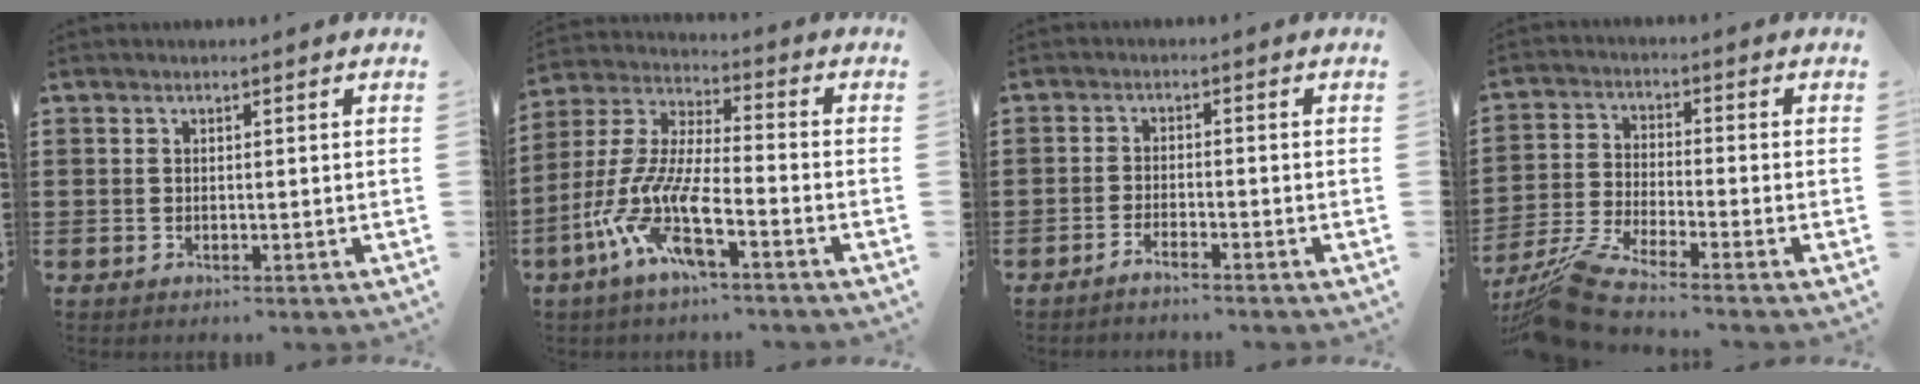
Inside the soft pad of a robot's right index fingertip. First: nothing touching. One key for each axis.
{"total": 10.0, "fx": -6.3, "fy": 1.8, "fz": 7.5, "tx": -0.197, "ty": -0.027, "tz": -0.136}
{"total": 1.9, "fx": -1.8, "fy": -0.3, "fz": 0.3, "tx": -0.006, "ty": 0.003, "tz": -0.036}
{"total": 7.0, "fx": -6.3, "fy": -0.2, "fz": 3.0, "tx": -0.082, "ty": -0.015, "tz": -0.125}